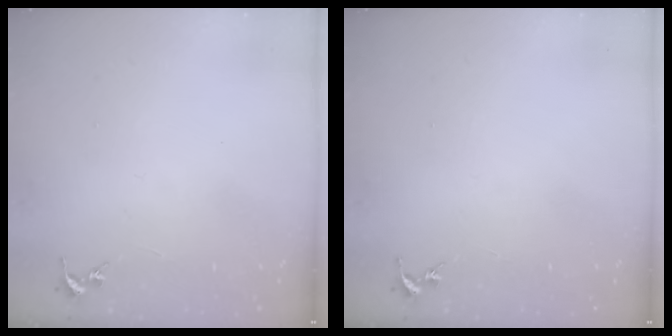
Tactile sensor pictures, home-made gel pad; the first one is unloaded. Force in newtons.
{"total": 0.0}